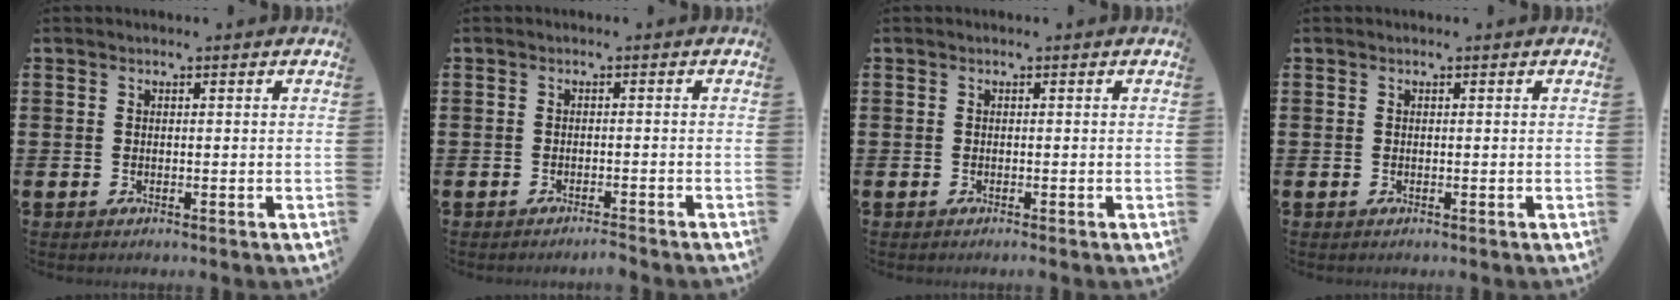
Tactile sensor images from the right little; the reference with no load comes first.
{"total": 1.2, "force": [-1.1, -0.2, 0.3], "torque": [-0.004, 0.000, -0.022]}
{"total": 0.0}
{"total": 0.0}